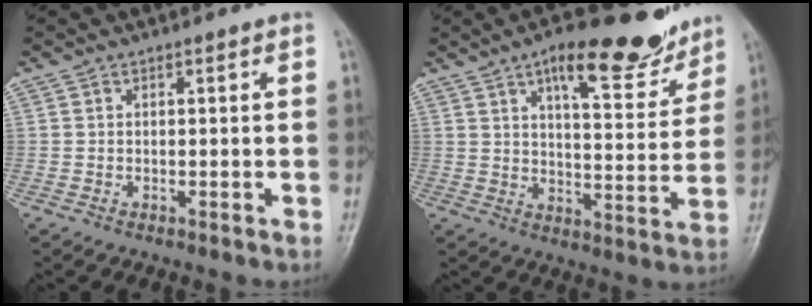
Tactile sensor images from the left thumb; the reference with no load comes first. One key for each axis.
{"total": 15.5, "fx": 10.4, "fy": 5.3, "fz": 10.2, "tx": -0.107, "ty": -0.046, "tz": 0.155}